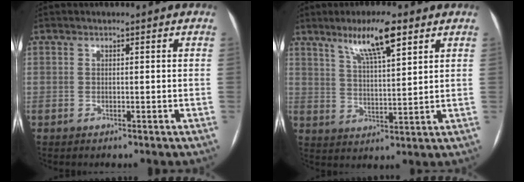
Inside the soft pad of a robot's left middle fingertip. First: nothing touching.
{"total": 8.8, "force": [5.5, 1.2, 6.7], "torque": [-0.121, 0.004, 0.098]}